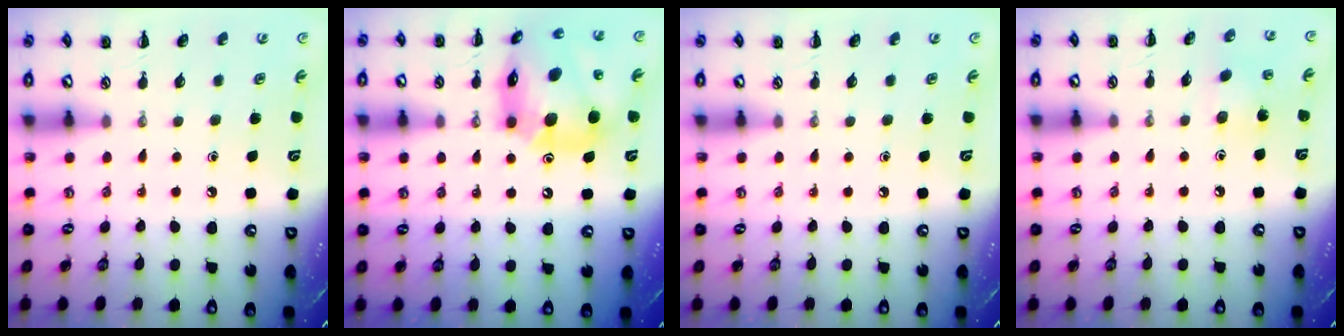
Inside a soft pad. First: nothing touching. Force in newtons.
{"total": 19.2, "press": 18.5, "slide": 5.3}
{"total": 0.0}
{"total": 3.4, "press": 3.3, "slide": 0.9}